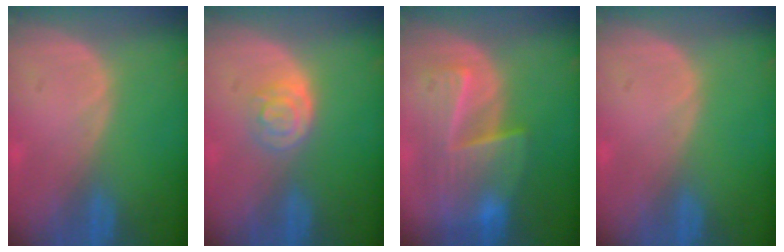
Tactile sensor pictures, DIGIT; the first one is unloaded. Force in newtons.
{"total": 3.6, "press": 3.5, "slide": 1.1}
{"total": 8.7, "press": 8.1, "slide": 3.1}
{"total": 0.0}